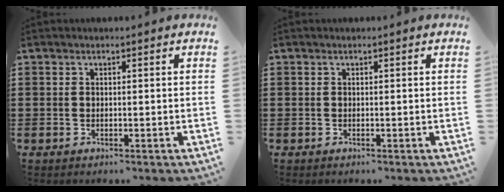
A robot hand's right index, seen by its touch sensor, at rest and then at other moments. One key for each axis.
{"total": 0.0}